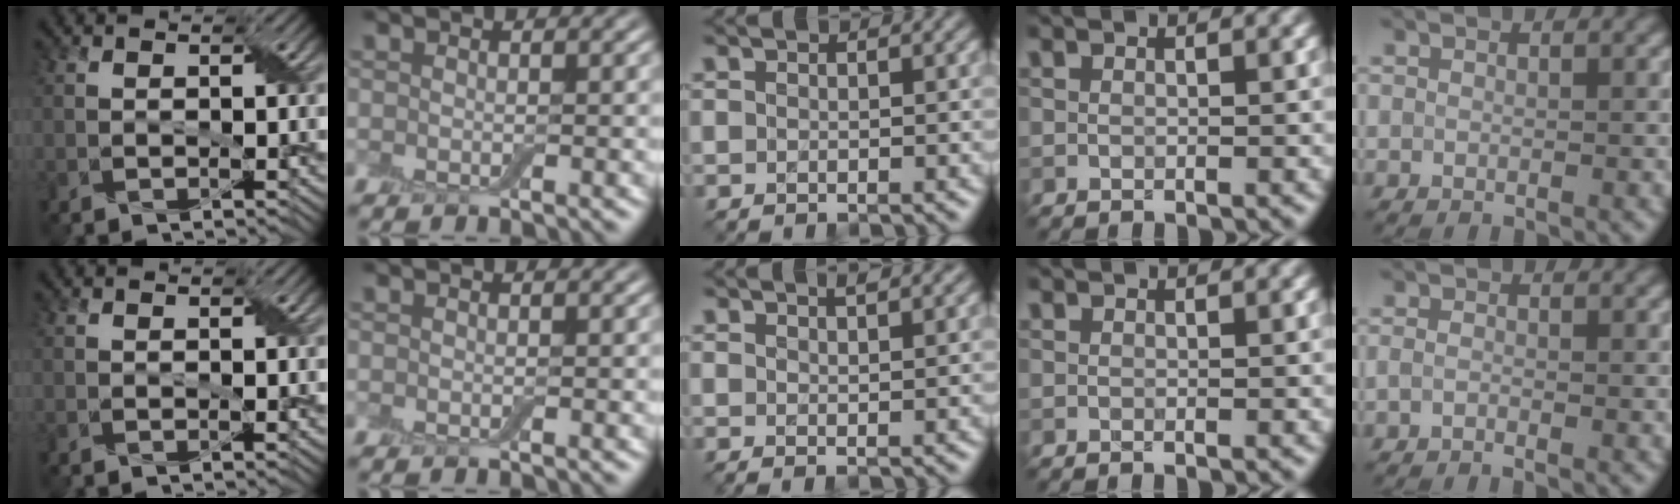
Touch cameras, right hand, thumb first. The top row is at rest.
{"thumb": {"total": 0.5, "force": [0.0, 0.3, 0.4], "torque": [-0.006, -0.001, 0.000]}, "middle": {"total": 1.8, "force": [1.3, 0.4, 1.2], "torque": [-0.007, 0.005, 0.017]}, "little": {"total": 1.2, "force": [-1.1, 0.0, 0.4], "torque": [-0.006, -0.003, -0.016]}}